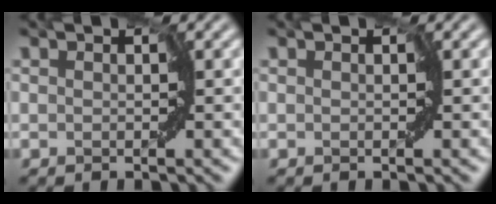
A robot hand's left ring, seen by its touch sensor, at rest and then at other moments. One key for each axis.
{"total": 0.0}